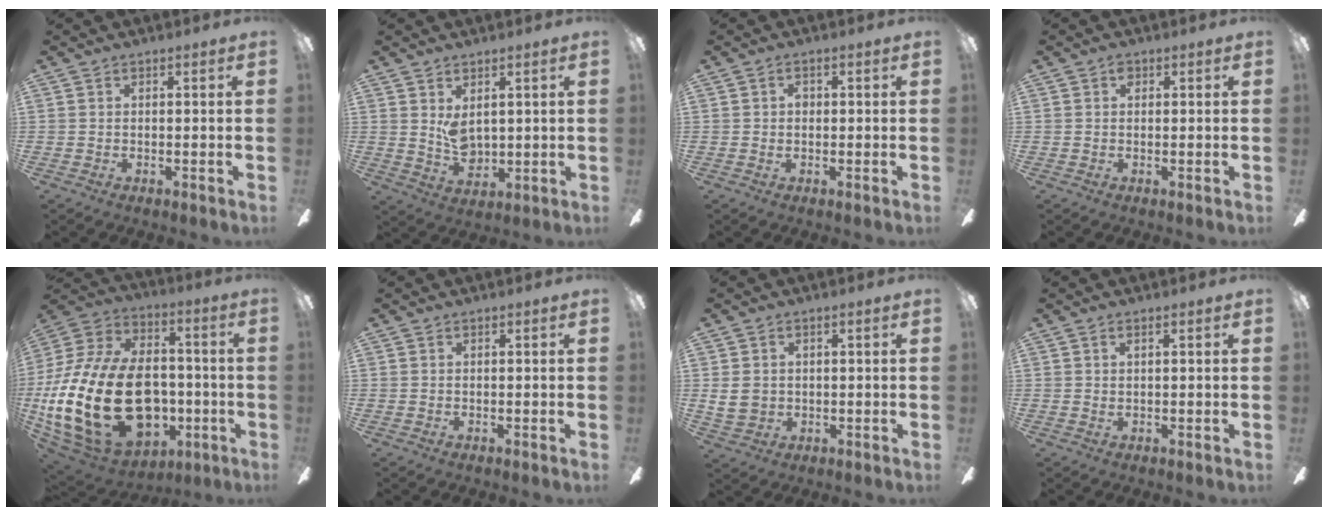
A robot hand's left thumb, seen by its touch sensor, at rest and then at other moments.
{"total": 5.4, "force": [2.3, 3.2, 3.7], "torque": [-0.060, -0.010, 0.042]}
{"total": 1.6, "force": [0.0, 1.0, 1.2], "torque": [-0.016, 0.001, -0.002]}
{"total": 1.2, "force": [0.4, 0.8, 0.8], "torque": [-0.017, 0.004, 0.007]}
{"total": 30.6, "force": [-5.3, 18.9, 23.5], "torque": [-0.520, 0.026, -0.068]}
{"total": 0.0}
{"total": 4.9, "force": [0.2, 4.1, 2.6], "torque": [-0.056, 0.003, 0.002]}
{"total": 1.0, "force": [0.3, 0.3, 1.0], "torque": [-0.020, 0.000, 0.005]}